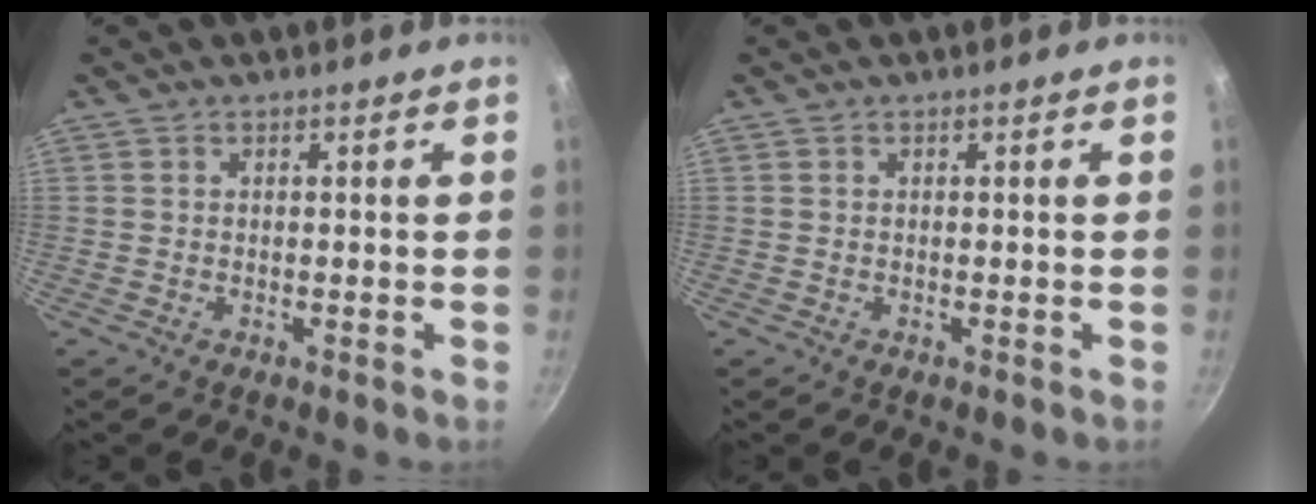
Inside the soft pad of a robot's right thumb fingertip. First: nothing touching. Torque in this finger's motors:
{"motor_torque": [-0.01, 0.01, -0.11, 0.14, 0.00]}